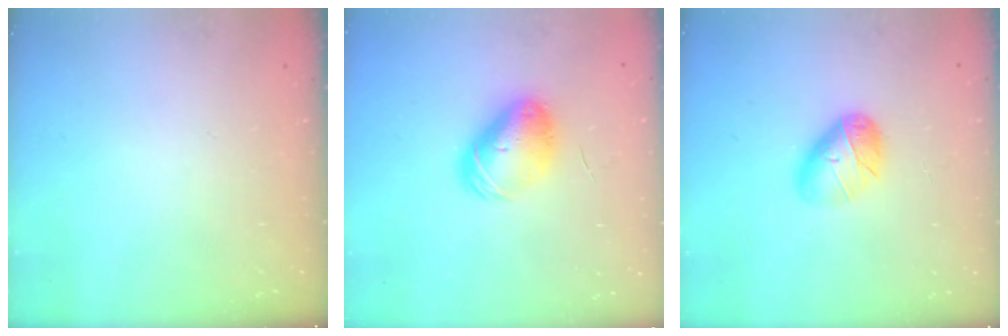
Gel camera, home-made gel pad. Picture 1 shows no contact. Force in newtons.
{"total": 10.0, "press": 9.8, "slide": 2.2}
{"total": 10.2, "press": 10.2, "slide": 0.2}